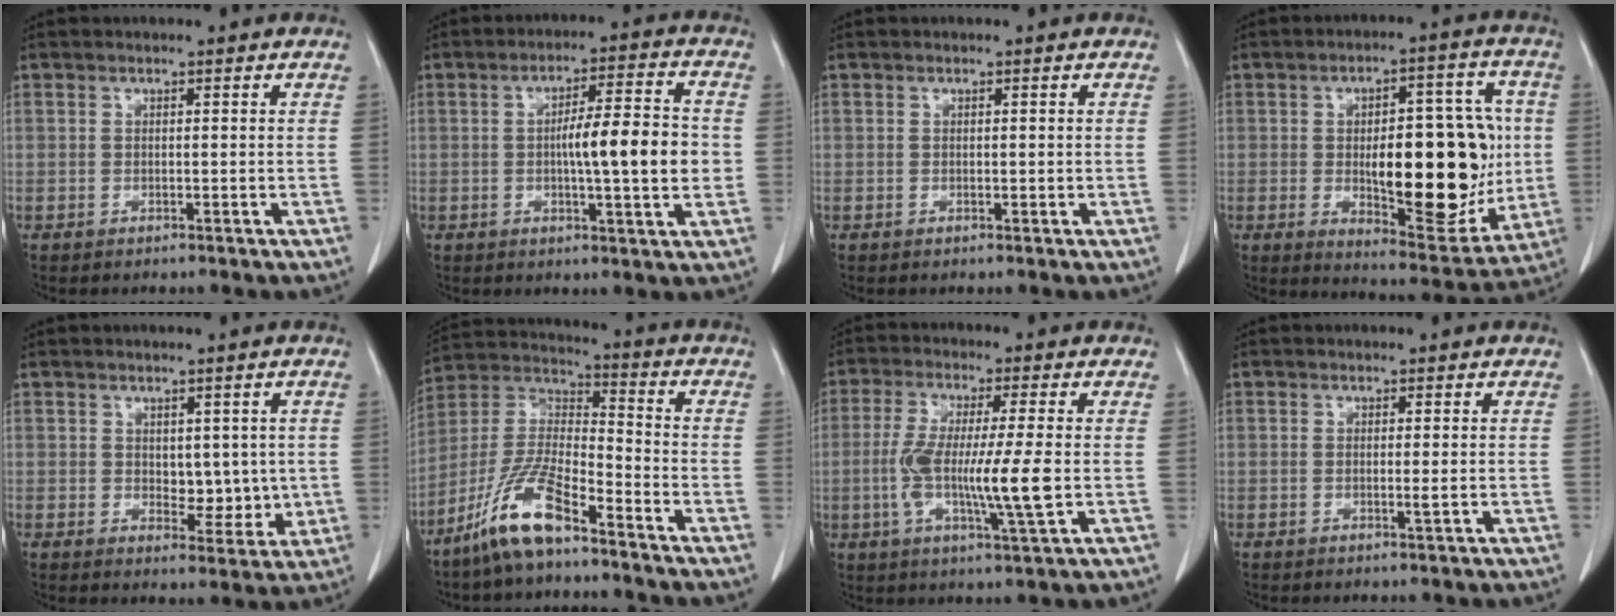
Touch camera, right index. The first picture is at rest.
{"total": 10.5, "force": [-0.2, 1.5, 10.4], "torque": [-0.161, 0.013, -0.005]}
{"total": 0.0}
{"total": 19.7, "force": [-0.8, 7.1, 18.3], "torque": [-0.242, 0.007, 0.005]}
{"total": 4.8, "force": [0.6, 2.9, 3.9], "torque": [-0.040, -0.005, 0.021]}
{"total": 12.0, "force": [-8.3, 2.2, 8.3], "torque": [-0.182, -0.005, -0.165]}
{"total": 10.8, "force": [-1.2, 0.5, 10.8], "torque": [-0.204, -0.012, -0.025]}
{"total": 0.8, "force": [0.1, -0.1, 0.8], "torque": [-0.012, -0.001, 0.003]}